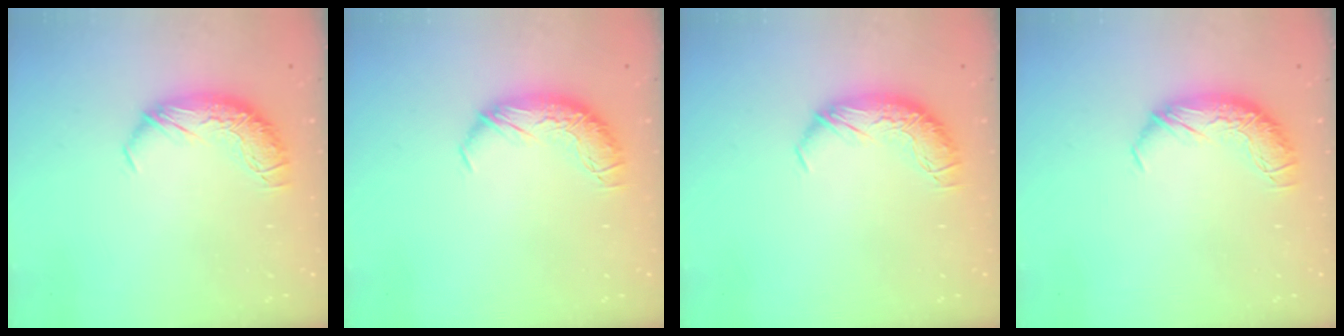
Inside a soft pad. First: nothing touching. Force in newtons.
{"total": 0.0}
{"total": 0.0}
{"total": 0.0}